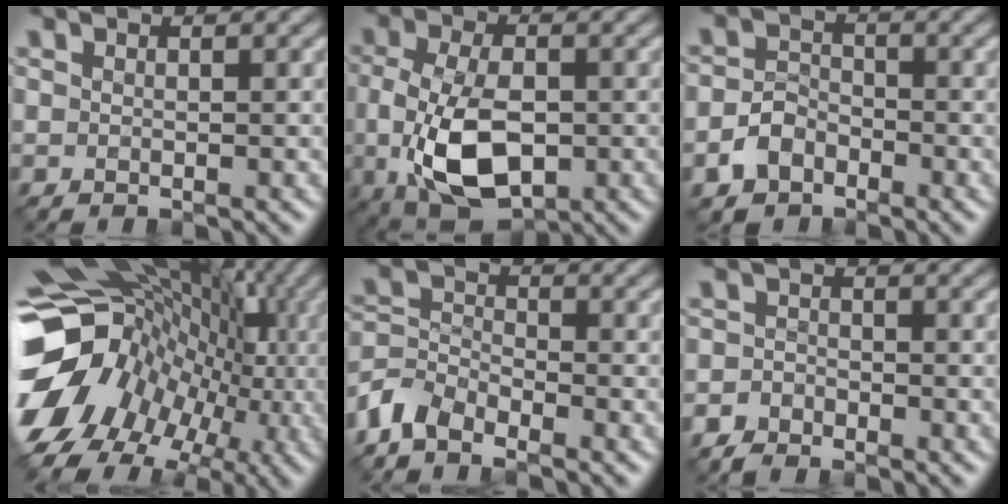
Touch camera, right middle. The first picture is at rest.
{"total": 8.9, "force": [-1.8, 4.9, 7.2], "torque": [-0.153, -0.017, -0.028]}
{"total": 3.0, "force": [-1.8, 2.1, 1.3], "torque": [-0.021, 0.007, -0.038]}
{"total": 17.3, "force": [-3.1, 13.4, 10.5], "torque": [-0.198, 0.011, -0.037]}
{"total": 4.3, "force": [-3.3, 1.9, 1.9], "torque": [-0.040, -0.001, -0.079]}
{"total": 1.8, "force": [-1.5, 0.9, 0.4], "torque": [-0.005, 0.002, -0.035]}